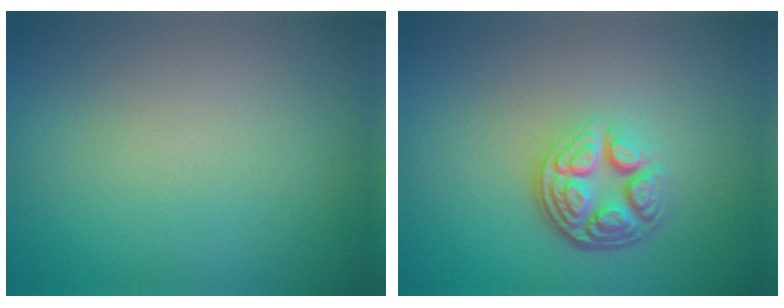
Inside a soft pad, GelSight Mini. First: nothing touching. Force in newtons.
{"total": 4.9, "press": 3.5, "slide": 3.4}